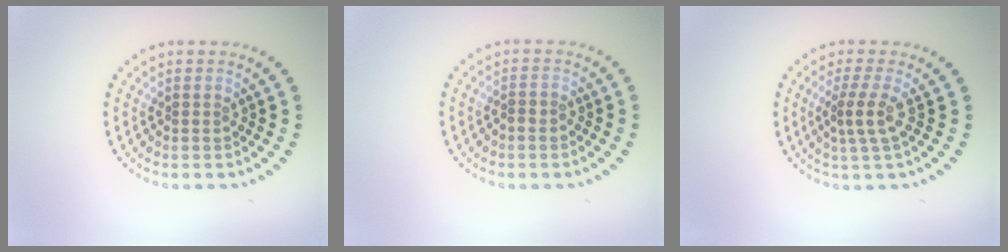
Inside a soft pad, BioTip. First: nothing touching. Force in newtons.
{"total": 0.7, "press": 0.4, "slide": 0.5}
{"total": 2.4, "press": 1.9, "slide": 1.6}